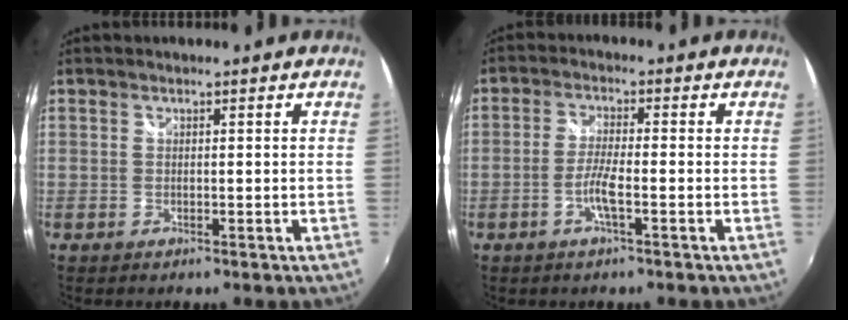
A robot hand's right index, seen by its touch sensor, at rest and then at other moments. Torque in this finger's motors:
{"motor_torque": [-0.03, -0.09, 0.04, 0.02]}